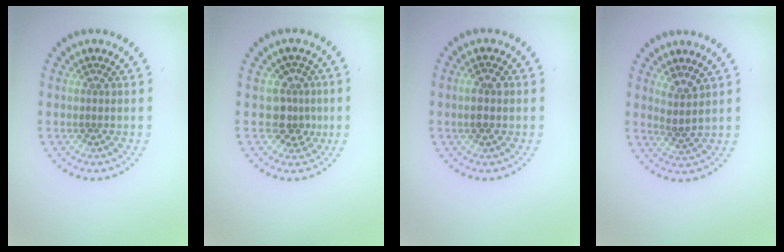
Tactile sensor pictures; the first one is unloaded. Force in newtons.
{"total": 2.7, "press": 2.2, "slide": 1.5}
{"total": 1.6, "press": 1.6, "slide": 0.2}
{"total": 1.8, "press": 1.3, "slide": 1.3}